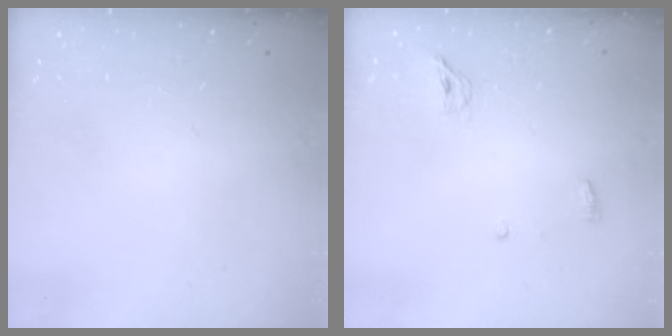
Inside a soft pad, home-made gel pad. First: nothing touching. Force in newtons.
{"total": 4.4, "press": 4.3, "slide": 1.1}